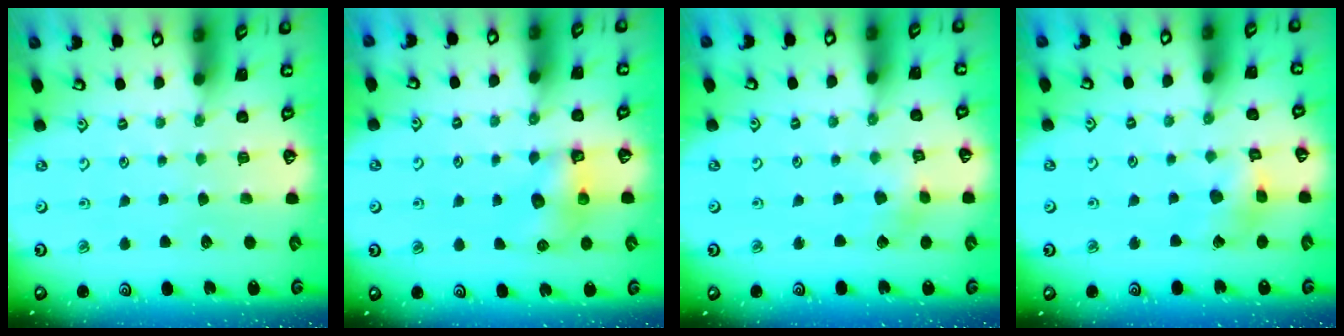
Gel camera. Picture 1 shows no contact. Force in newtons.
{"total": 6.6, "press": 6.6, "slide": 0.3}
{"total": 2.3, "press": 2.2, "slide": 0.3}
{"total": 6.6, "press": 6.6, "slide": 0.5}